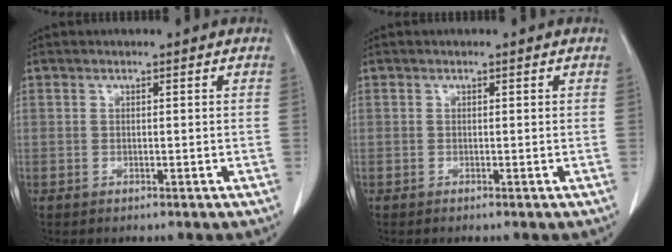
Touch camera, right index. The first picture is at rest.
{"total": 0.0}